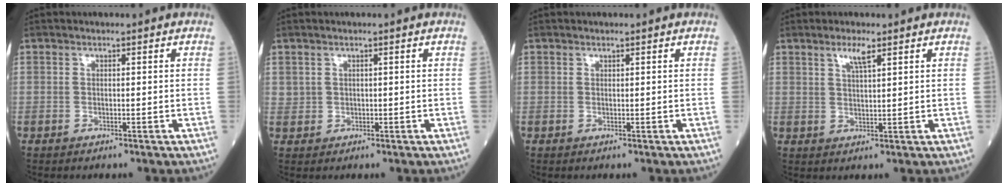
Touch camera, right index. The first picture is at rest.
{"total": 1.2, "force": [0.6, 1.0, 0.1], "torque": [0.008, 0.002, 0.007]}
{"total": 0.0}
{"total": 3.0, "force": [1.9, 0.2, 2.3], "torque": [-0.048, 0.000, 0.037]}